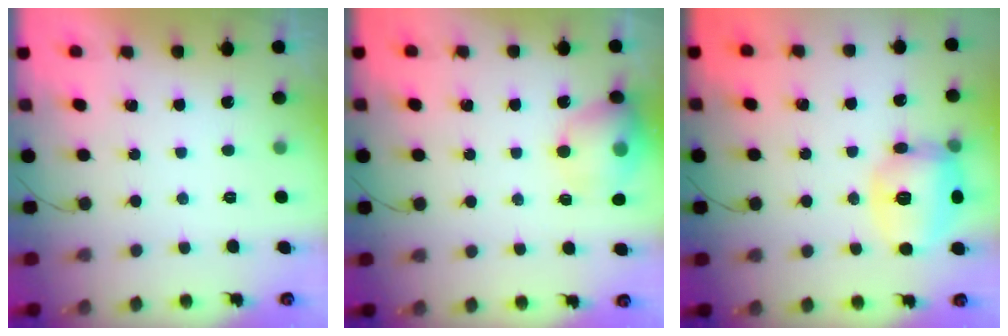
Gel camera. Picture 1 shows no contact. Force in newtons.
{"total": 13.3, "press": 13.1, "slide": 2.1}
{"total": 15.6, "press": 15.5, "slide": 1.3}